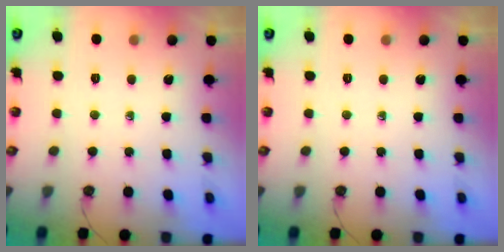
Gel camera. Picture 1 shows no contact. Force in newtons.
{"total": 0.0}